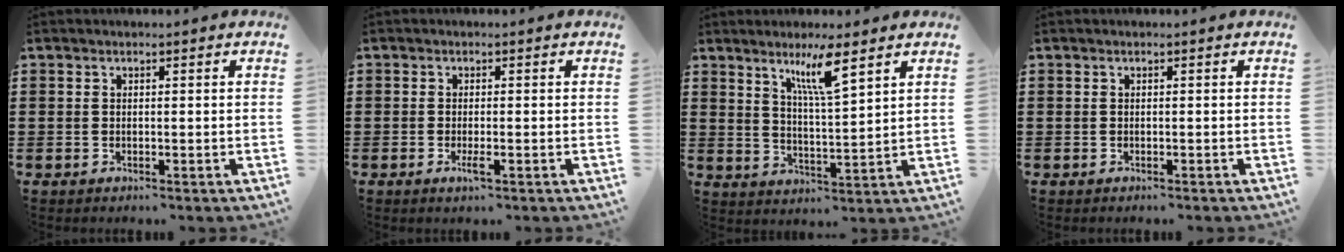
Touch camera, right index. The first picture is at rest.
{"total": 1.8, "force": [-0.8, 0.2, 1.6], "torque": [-0.034, -0.005, -0.015]}
{"total": 6.6, "force": [4.3, 0.5, 4.9], "torque": [-0.093, -0.006, 0.070]}
{"total": 0.0}